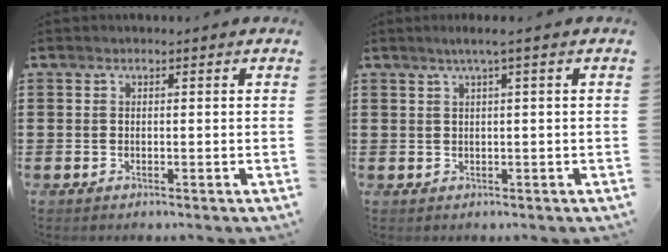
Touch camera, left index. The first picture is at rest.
{"total": 1.7, "force": [0.6, -0.3, 1.6], "torque": [-0.029, -0.004, 0.009]}